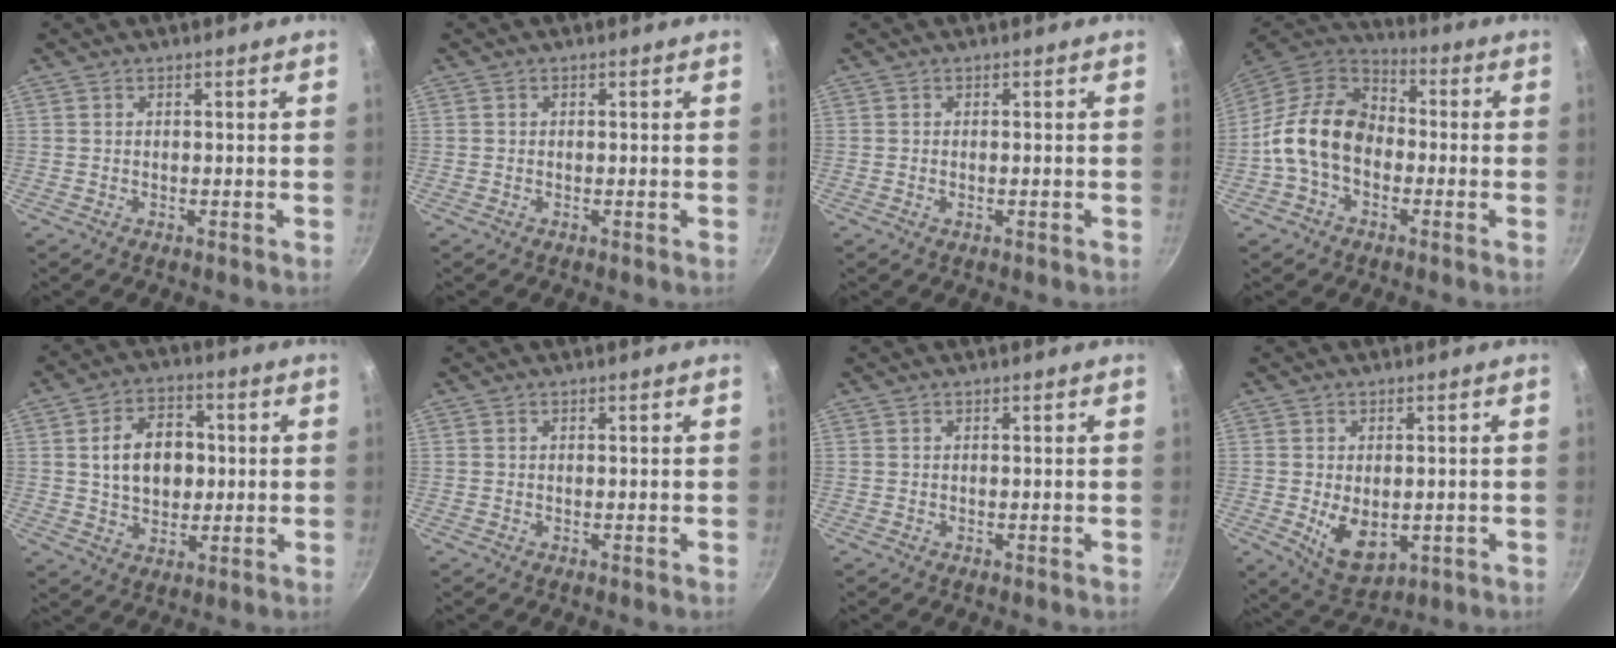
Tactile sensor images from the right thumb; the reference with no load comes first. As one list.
[{"total": 0.0}, {"total": 0.6, "force": [-0.2, 0.2, 0.5], "torque": [-0.008, 0.001, -0.004]}, {"total": 14.3, "force": [-2.1, 10.2, 9.7], "torque": [-0.139, 0.037, -0.061]}, {"total": 11.3, "force": [1.2, 8.1, 7.8], "torque": [-0.097, 0.008, 0.019]}, {"total": 0.0}, {"total": 0.0}, {"total": 8.3, "force": [-1.1, 5.4, 6.2], "torque": [-0.087, -0.016, 0.003]}]